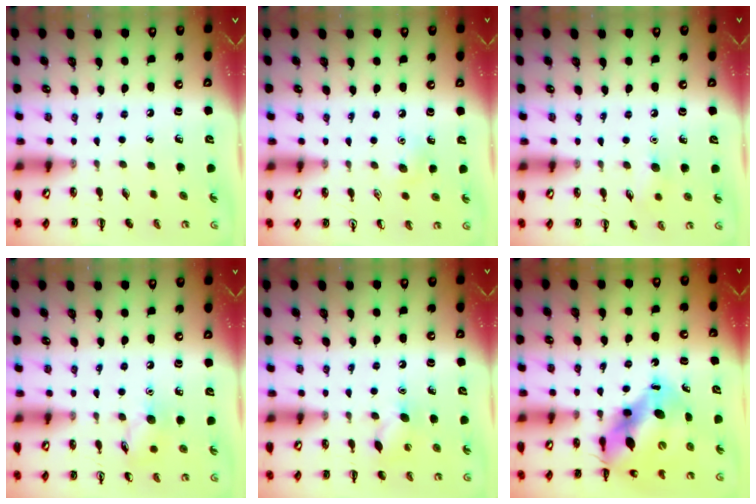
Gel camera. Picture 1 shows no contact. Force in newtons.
{"total": 6.3, "press": 6.0, "slide": 1.7}
{"total": 6.2, "press": 6.0, "slide": 1.6}
{"total": 6.6, "press": 6.5, "slide": 1.2}
{"total": 6.7, "press": 6.6, "slide": 1.6}
{"total": 11.1, "press": 10.7, "slide": 3.0}